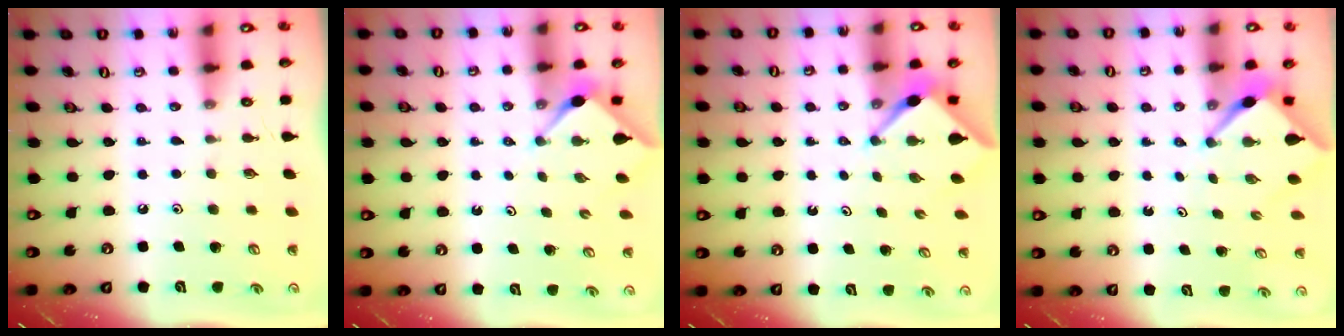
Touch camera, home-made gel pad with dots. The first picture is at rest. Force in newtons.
{"total": 2.9, "press": 2.9, "slide": 0.4}
{"total": 4.0, "press": 3.9, "slide": 0.4}
{"total": 3.0, "press": 3.0, "slide": 0.3}